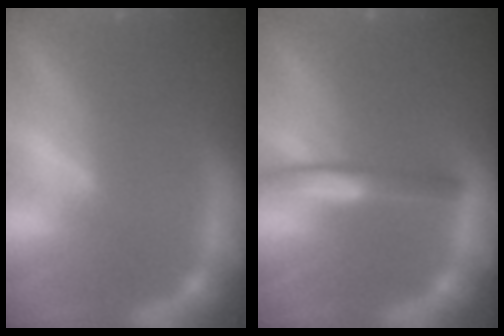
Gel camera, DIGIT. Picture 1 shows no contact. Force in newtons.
{"total": 3.0}